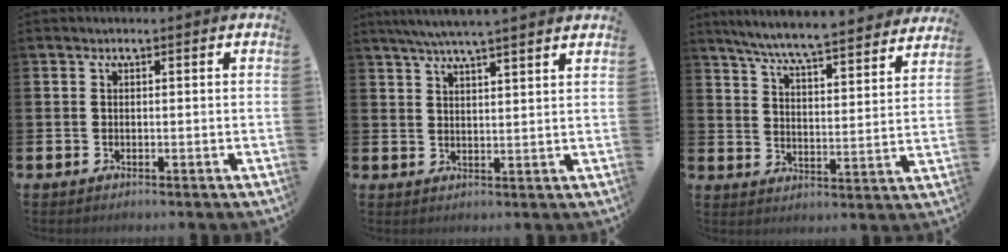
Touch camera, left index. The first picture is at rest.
{"total": 5.2, "force": [4.8, -0.5, 1.7], "torque": [-0.054, -0.013, 0.088]}
{"total": 7.0, "force": [6.7, -0.2, 2.1], "torque": [-0.069, -0.052, 0.114]}